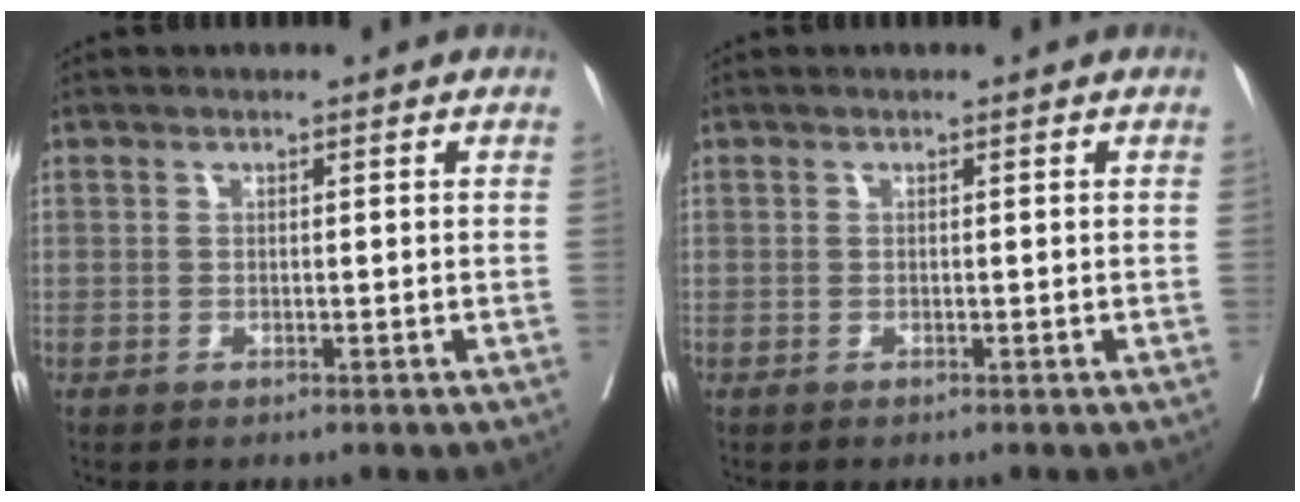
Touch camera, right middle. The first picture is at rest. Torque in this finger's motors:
{"motor_torque": [-0.25, -0.16, 0.03, -0.01]}